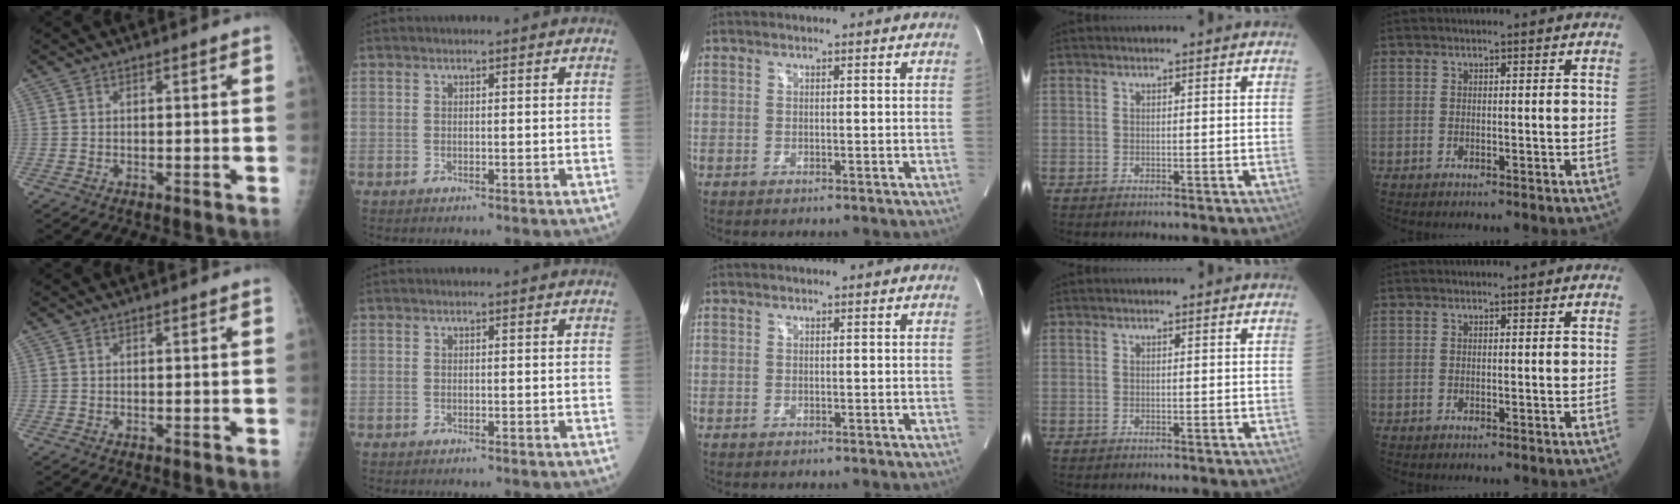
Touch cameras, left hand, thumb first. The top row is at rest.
{}